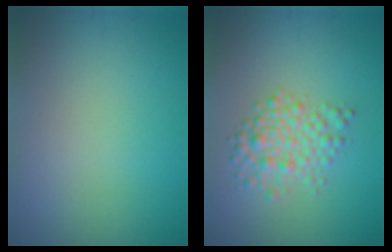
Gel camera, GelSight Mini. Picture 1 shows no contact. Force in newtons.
{"total": 3.2, "press": 3.2, "slide": 0.0}